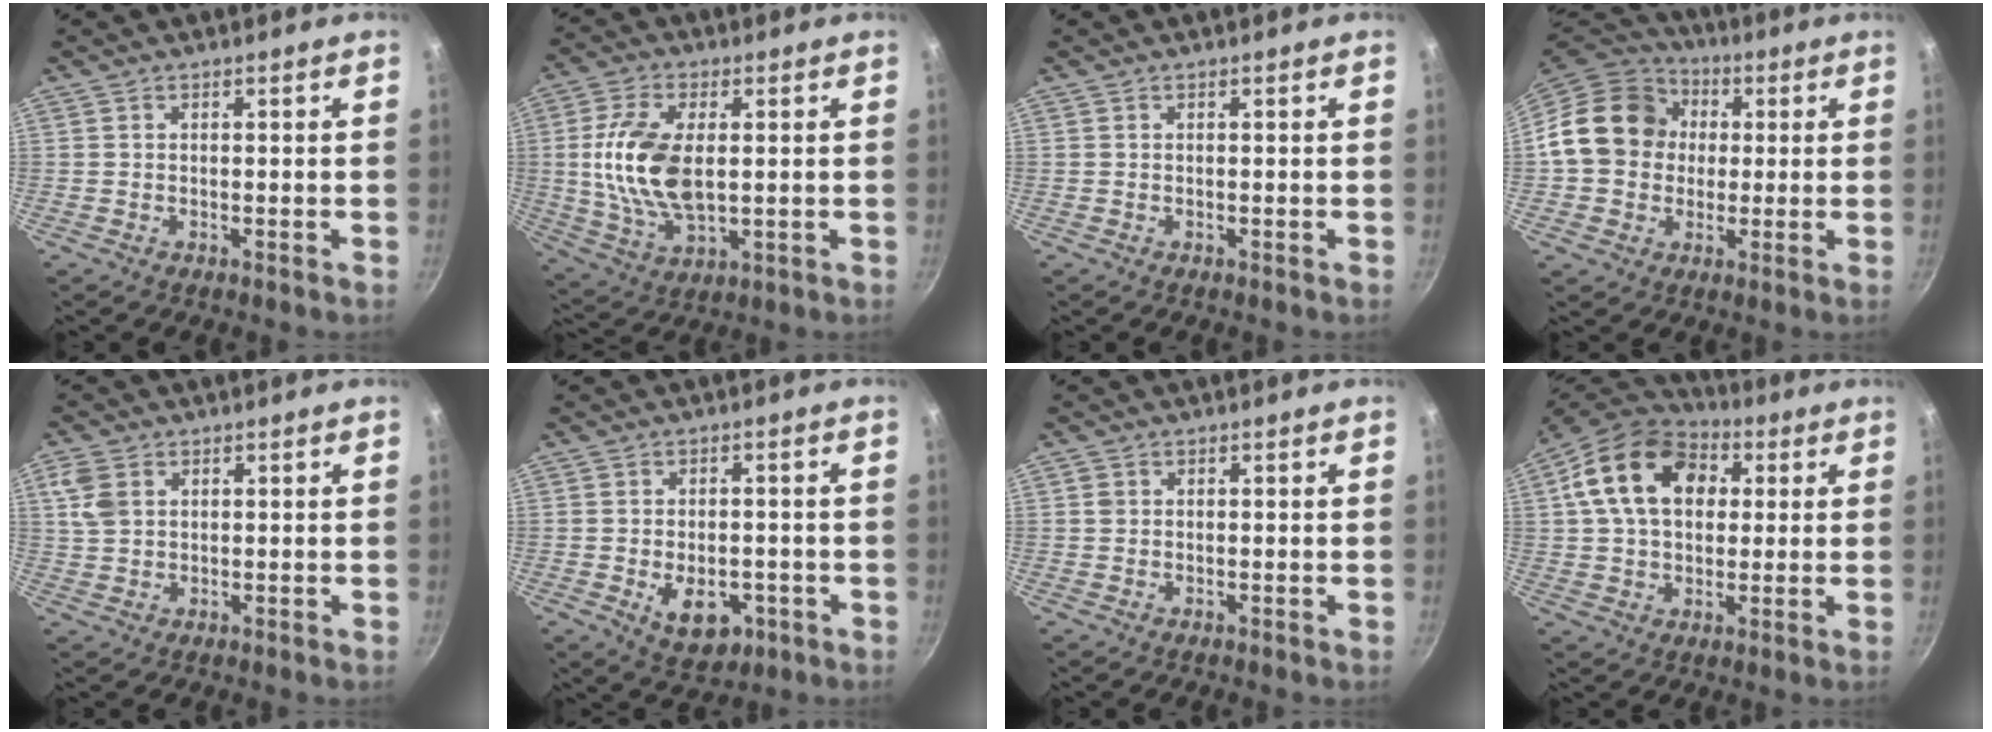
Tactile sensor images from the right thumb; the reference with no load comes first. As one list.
[{"total": 14.4, "force": [1.1, 7.8, 12.1], "torque": [-0.230, 0.000, 0.026]}, {"total": 0.0}, {"total": 16.3, "force": [1.7, 14.0, 8.2], "torque": [-0.117, 0.030, 0.013]}, {"total": 5.3, "force": [1.7, 3.9, 3.2], "torque": [-0.060, 0.001, 0.035]}, {"total": 8.5, "force": [-2.6, 5.5, 5.9], "torque": [-0.063, 0.003, -0.025]}, {"total": 1.1, "force": [0.2, 1.1, 0.4], "torque": [-0.005, 0.004, 0.003]}, {"total": 17.6, "force": [4.5, 12.6, 11.5], "torque": [-0.176, 0.018, 0.063]}]